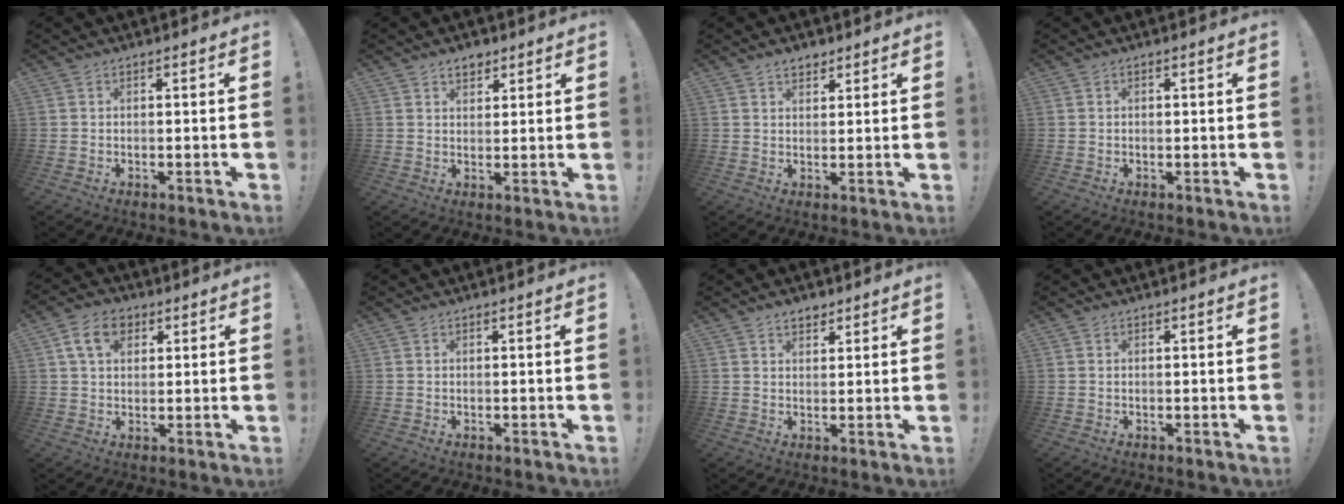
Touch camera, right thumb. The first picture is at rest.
{"total": 3.9, "force": [2.7, 2.4, 1.3], "torque": [-0.012, -0.010, 0.046]}
{"total": 3.6, "force": [2.6, 2.1, 1.1], "torque": [-0.006, -0.013, 0.046]}
{"total": 0.0}
{"total": 9.2, "force": [3.9, 6.3, 5.5], "torque": [-0.089, 0.004, 0.075]}
{"total": 0.0}
{"total": 3.4, "force": [2.6, 2.0, 1.0], "torque": [-0.003, -0.014, 0.045]}
{"total": 0.0}